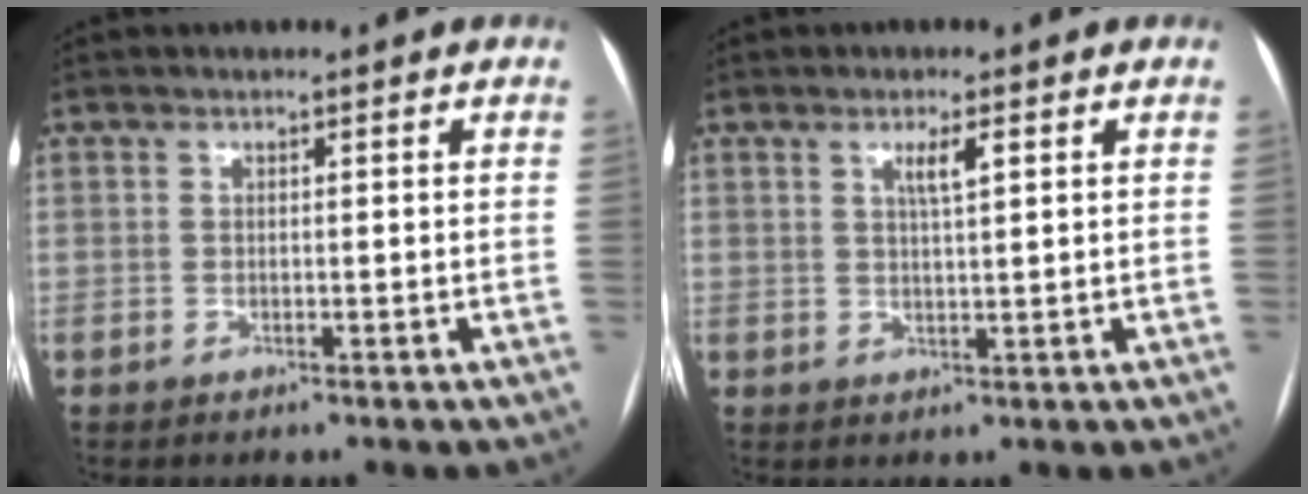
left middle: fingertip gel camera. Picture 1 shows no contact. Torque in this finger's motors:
{"motor_torque": [0.15, -0.15, 0.03, 0.01]}